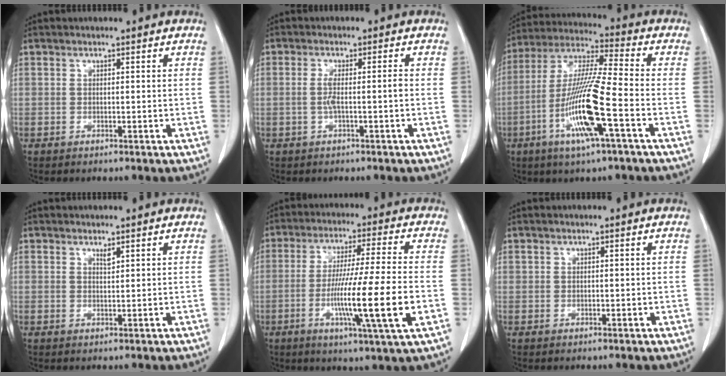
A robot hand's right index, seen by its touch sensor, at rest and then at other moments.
{"total": 2.8, "force": [-0.6, -0.1, 2.7], "torque": [-0.050, 0.001, -0.009]}
{"total": 14.6, "force": [-5.0, 0.2, 13.7], "torque": [-0.280, -0.010, -0.099]}
{"total": 1.0, "force": [0.8, 0.1, 0.6], "torque": [-0.012, -0.005, 0.015]}
{"total": 14.7, "force": [-3.7, -0.9, 14.2], "torque": [-0.255, -0.021, -0.066]}
{"total": 1.1, "force": [0.9, 0.5, 0.3], "torque": [-0.001, 0.002, 0.020]}